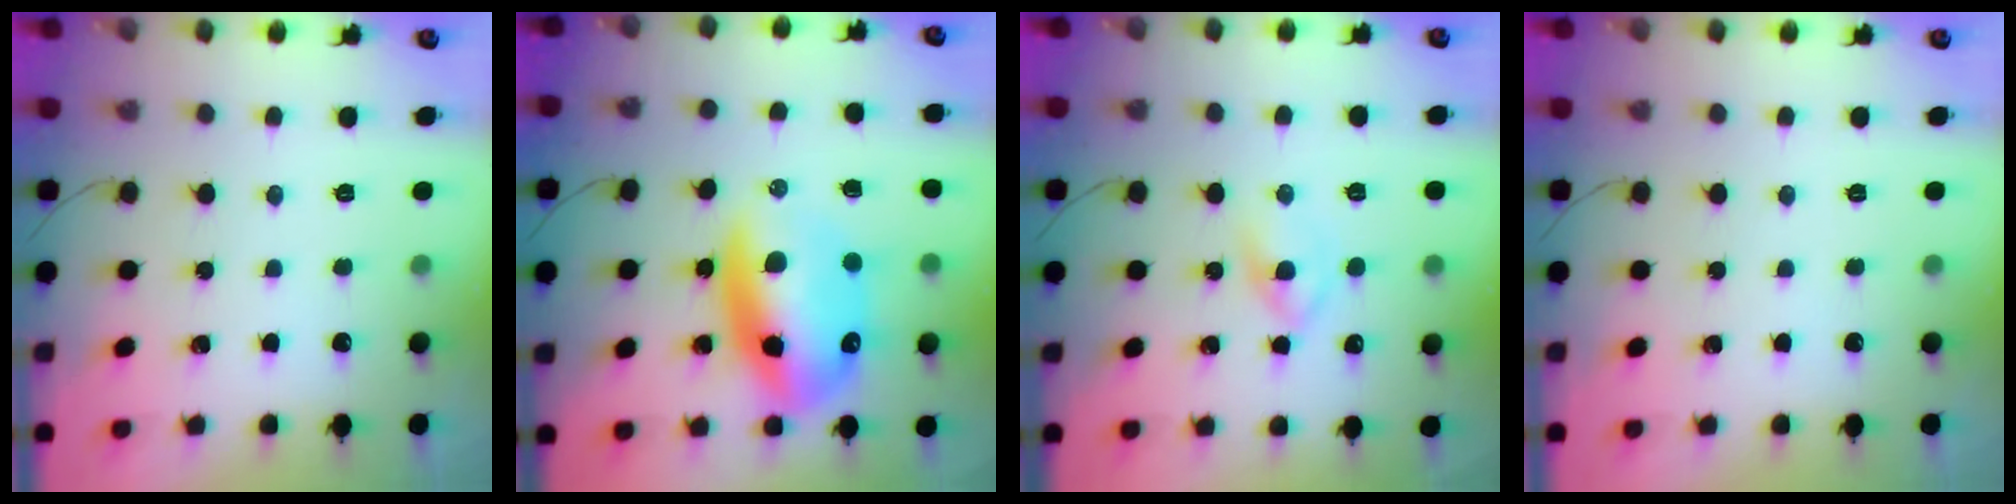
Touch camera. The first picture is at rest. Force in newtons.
{"total": 18.5, "press": 17.9, "slide": 4.7}
{"total": 3.5, "press": 3.2, "slide": 1.3}
{"total": 0.0}